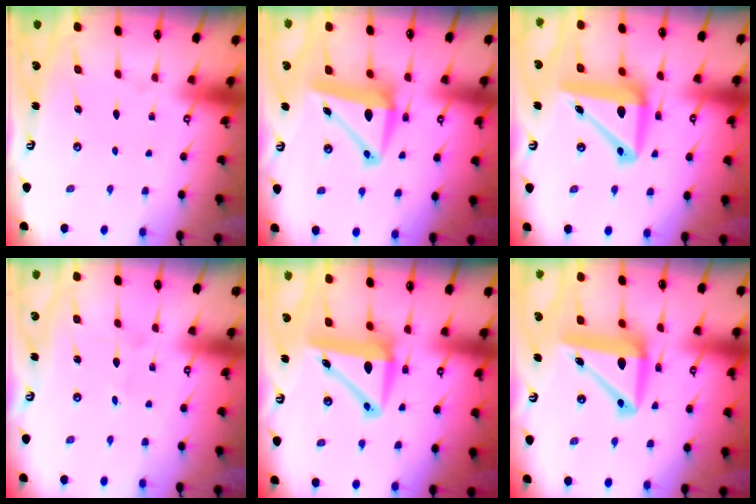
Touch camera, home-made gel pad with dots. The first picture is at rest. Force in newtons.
{"total": 9.1, "press": 9.0, "slide": 1.7}
{"total": 14.0, "press": 13.6, "slide": 3.3}
{"total": 0.5, "press": 0.5, "slide": 0.0}
{"total": 8.5, "press": 8.2, "slide": 2.2}
{"total": 12.9, "press": 12.5, "slide": 3.4}